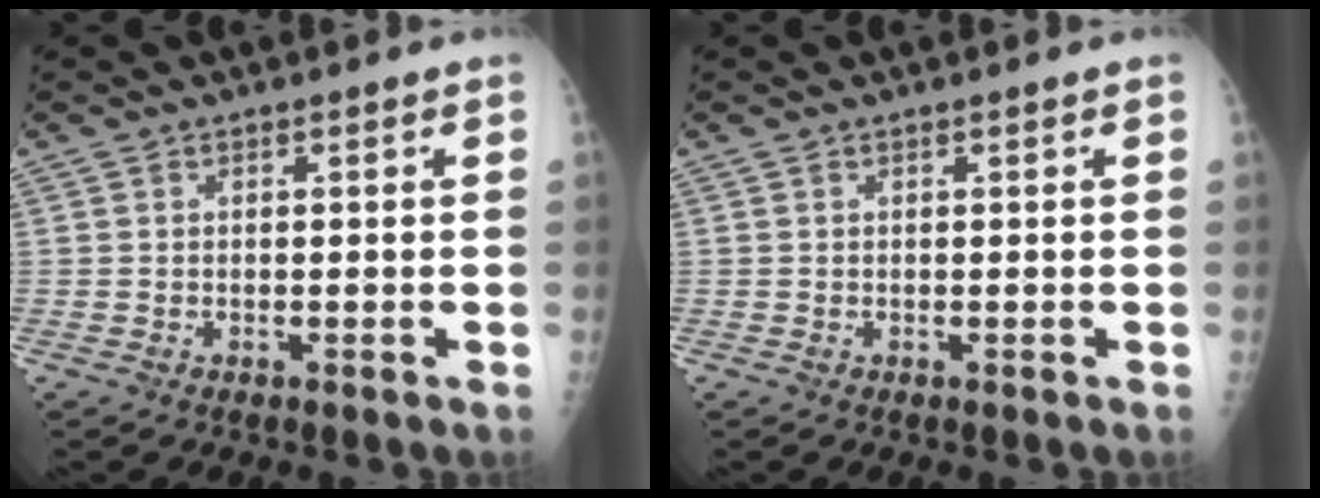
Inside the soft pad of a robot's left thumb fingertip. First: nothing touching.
{"total": 0.0}